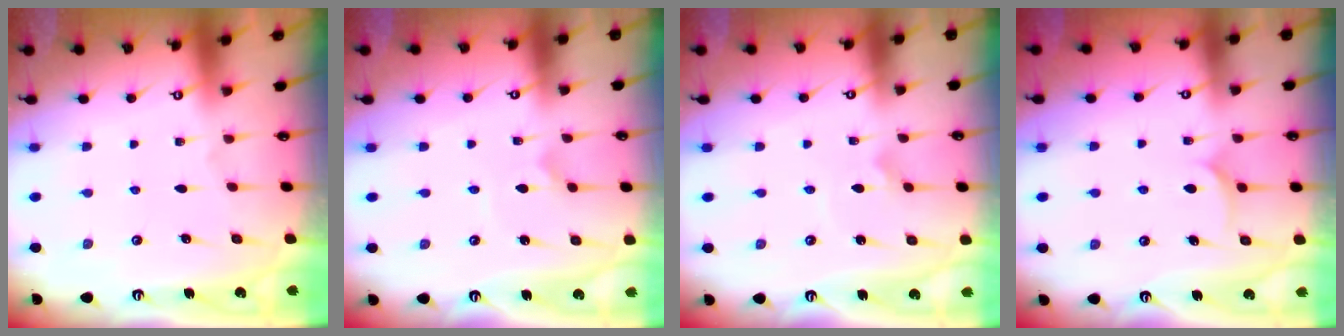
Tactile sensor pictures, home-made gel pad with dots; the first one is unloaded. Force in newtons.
{"total": 2.3, "press": 2.3, "slide": 0.2}
{"total": 2.1, "press": 2.1, "slide": 0.1}
{"total": 6.3, "press": 6.3, "slide": 0.3}